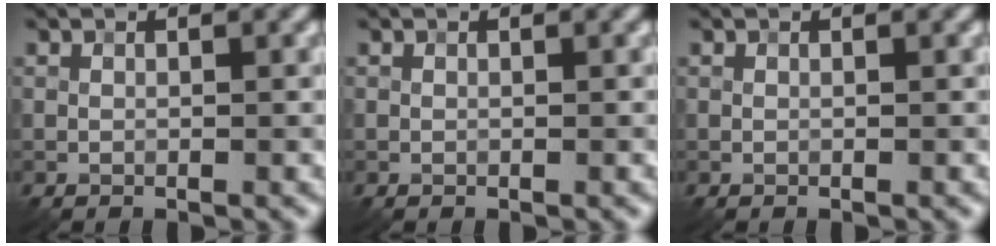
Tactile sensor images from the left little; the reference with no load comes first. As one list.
[{"total": 0.0}, {"total": 0.0}]